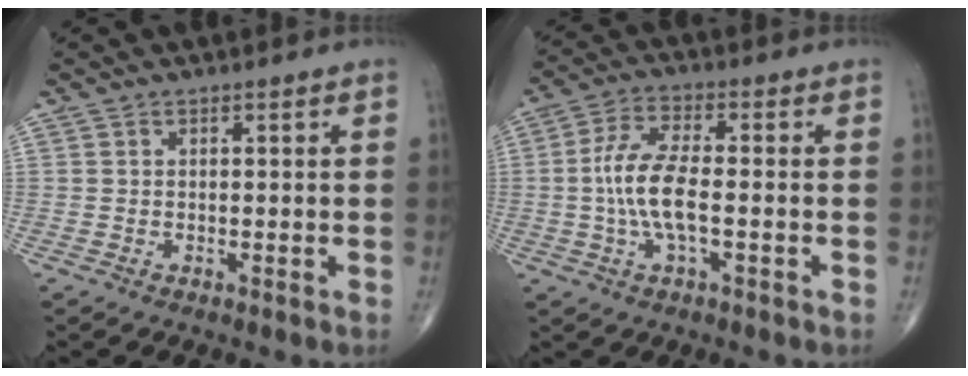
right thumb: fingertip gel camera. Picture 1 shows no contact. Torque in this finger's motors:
{"motor_torque": [2.54, 2.46, 1.60, -0.16, 0.14]}